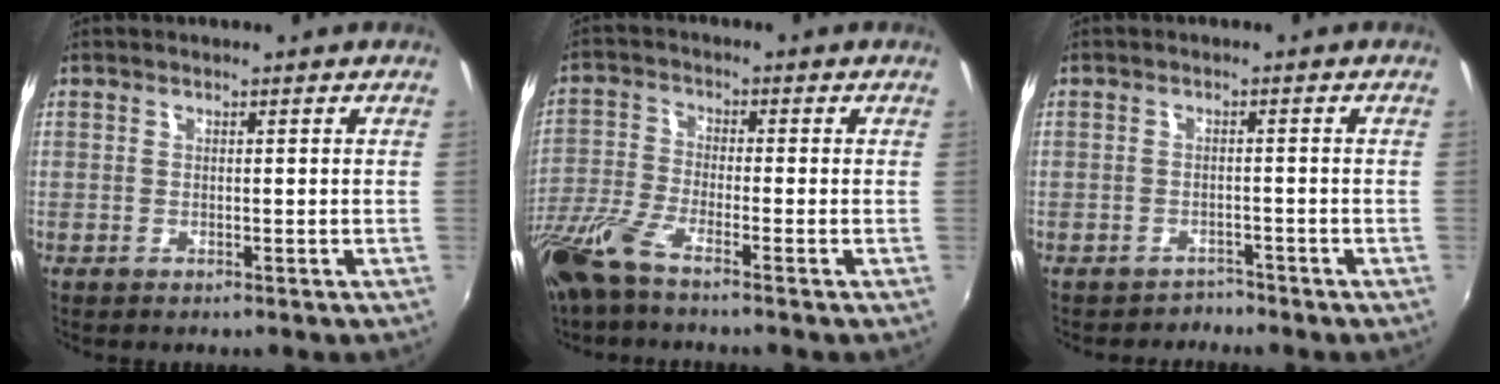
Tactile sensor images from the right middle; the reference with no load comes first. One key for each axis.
{"total": 8.6, "fx": -6.6, "fy": 1.0, "fz": 5.5, "tx": -0.129, "ty": -0.023, "tz": -0.133}
{"total": 2.3, "fx": -2.1, "fy": 0.8, "fz": -0.4, "tx": 0.006, "ty": 0.003, "tz": -0.033}